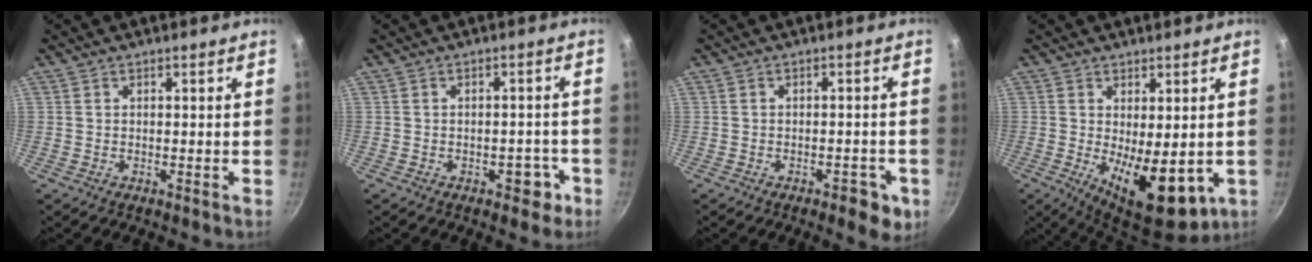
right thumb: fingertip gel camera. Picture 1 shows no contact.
{"total": 3.8, "force": [-1.9, 2.3, 2.3], "torque": [-0.005, 0.021, -0.016]}
{"total": 5.1, "force": [-2.3, 2.4, 3.8], "torque": [-0.030, 0.017, -0.021]}
{"total": 12.5, "force": [-1.8, 5.5, 11.0], "torque": [-0.138, -0.020, -0.010]}